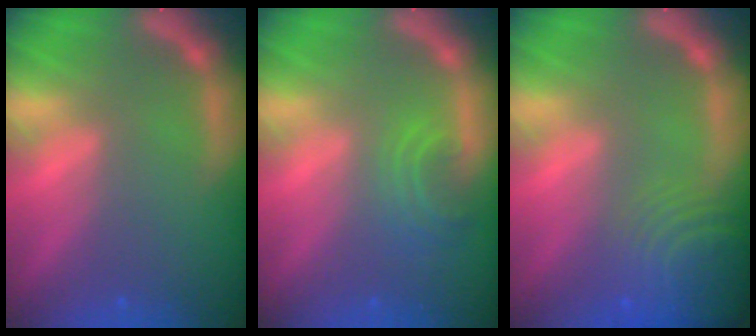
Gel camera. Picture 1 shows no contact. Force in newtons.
{"total": 2.9}
{"total": 9.5}